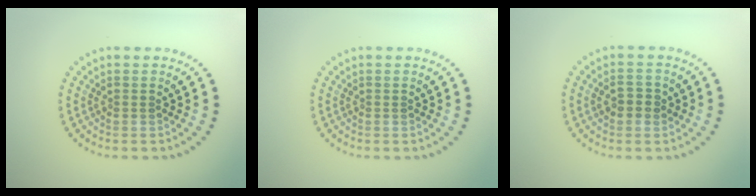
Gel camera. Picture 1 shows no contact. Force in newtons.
{"total": 0.0}
{"total": 1.6, "press": 1.6, "slide": 0.1}